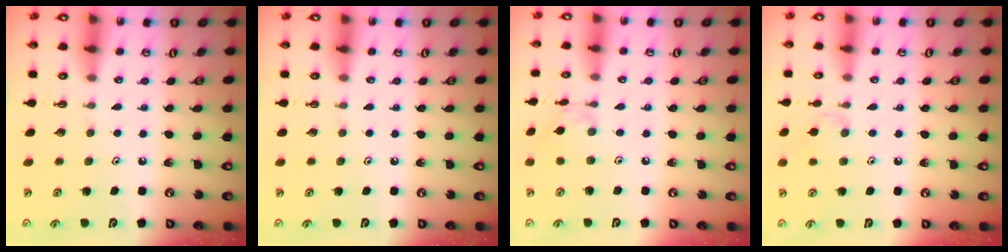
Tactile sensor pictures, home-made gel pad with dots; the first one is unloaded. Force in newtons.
{"total": 0.0}
{"total": 2.0, "press": 2.0, "slide": 0.2}
{"total": 5.3, "press": 5.2, "slide": 0.7}